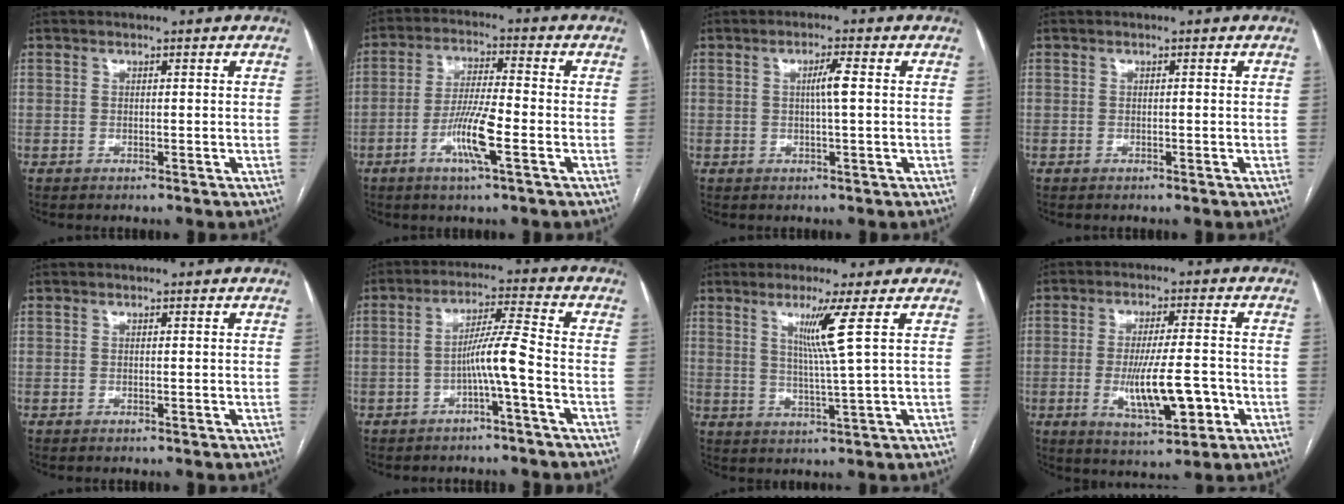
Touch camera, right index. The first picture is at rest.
{"total": 8.3, "force": [-3.1, 0.4, 7.6], "torque": [-0.149, -0.005, -0.060]}
{"total": 2.9, "force": [0.3, -0.2, 2.9], "torque": [-0.052, 0.000, 0.005]}
{"total": 0.0}
{"total": 0.0}
{"total": 6.0, "force": [-2.2, -0.8, 5.6], "torque": [-0.101, 0.015, -0.039]}
{"total": 5.8, "force": [2.3, -2.0, 4.9], "torque": [-0.095, -0.016, 0.048]}
{"total": 10.4, "force": [-2.7, 2.1, 9.9], "torque": [-0.173, -0.010, -0.037]}